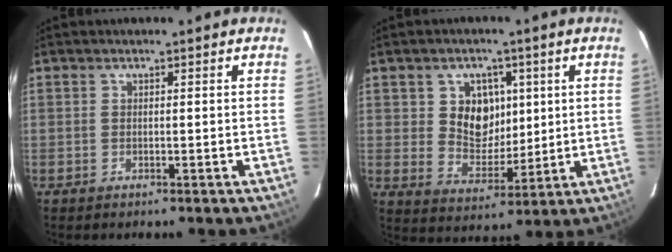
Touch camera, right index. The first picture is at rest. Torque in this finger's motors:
{"motor_torque": [0.10, 0.21, 0.10, 0.01]}